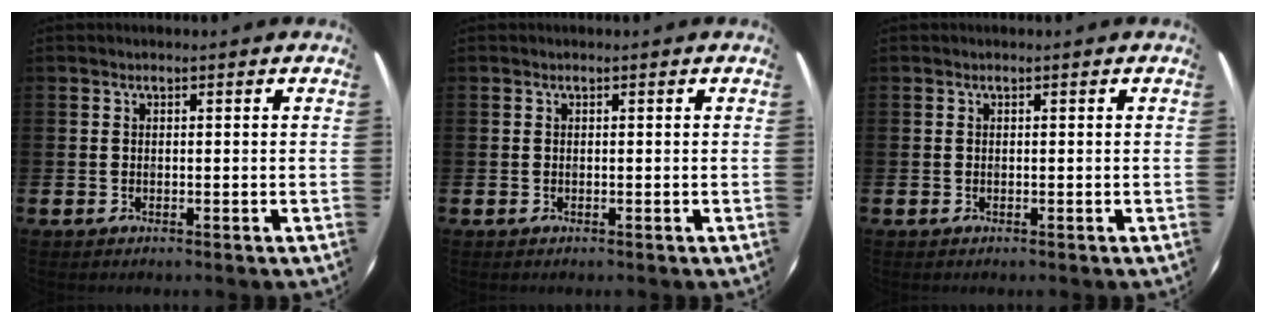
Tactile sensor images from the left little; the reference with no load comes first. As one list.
[{"total": 0.0}, {"total": 0.0}]